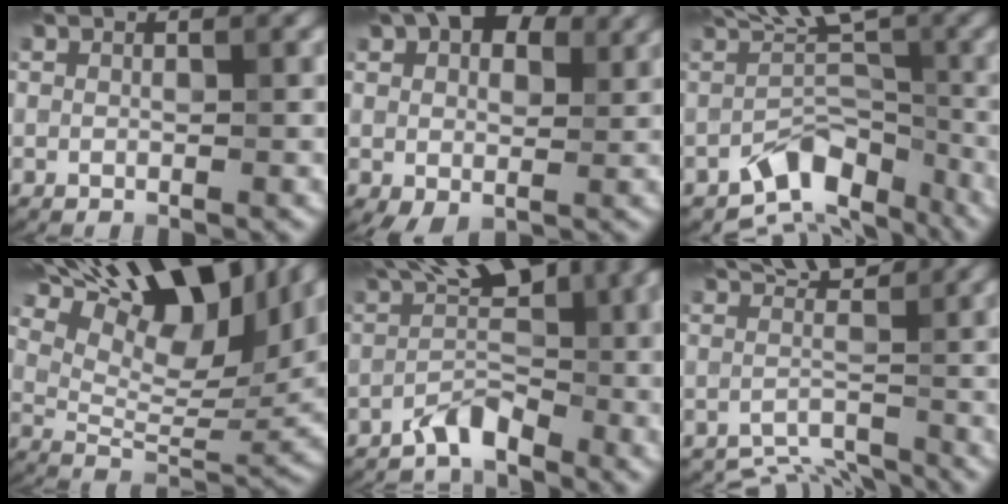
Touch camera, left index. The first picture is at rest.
{"total": 9.0, "force": [3.1, 5.6, 6.4], "torque": [-0.094, 0.015, 0.045]}
{"total": 6.5, "force": [-3.2, 3.6, 4.4], "torque": [-0.043, 0.006, -0.059]}
{"total": 14.8, "force": [9.4, 5.0, 10.3], "torque": [-0.165, 0.029, 0.161]}
{"total": 6.9, "force": [-2.8, 2.9, 5.6], "torque": [-0.069, 0.022, -0.063]}
{"total": 3.4, "force": [-0.8, 1.7, 2.8], "torque": [-0.031, -0.005, -0.015]}